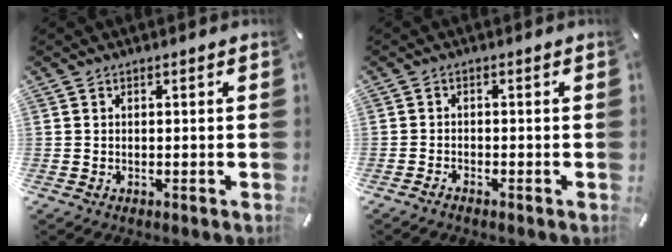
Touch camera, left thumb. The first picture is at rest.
{"total": 1.3, "force": [-1.3, 0.1, 0.0], "torque": [-0.002, 0.005, -0.027]}